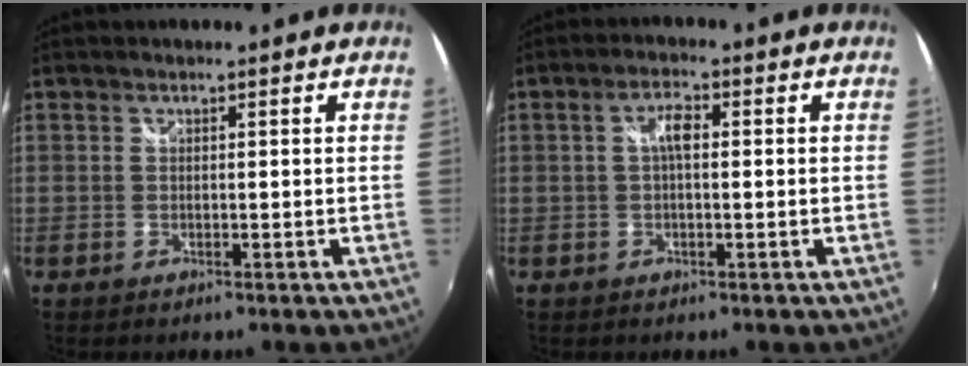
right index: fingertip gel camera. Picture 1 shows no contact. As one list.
[{"total": 3.2, "force": [0.3, 1.2, 3.0], "torque": [-0.056, 0.010, 0.004]}]